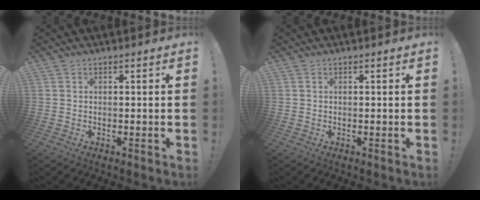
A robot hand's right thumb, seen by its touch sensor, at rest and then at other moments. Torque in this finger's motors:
{"motor_torque": [-0.11, -0.04, -0.01, -0.06, -0.02]}